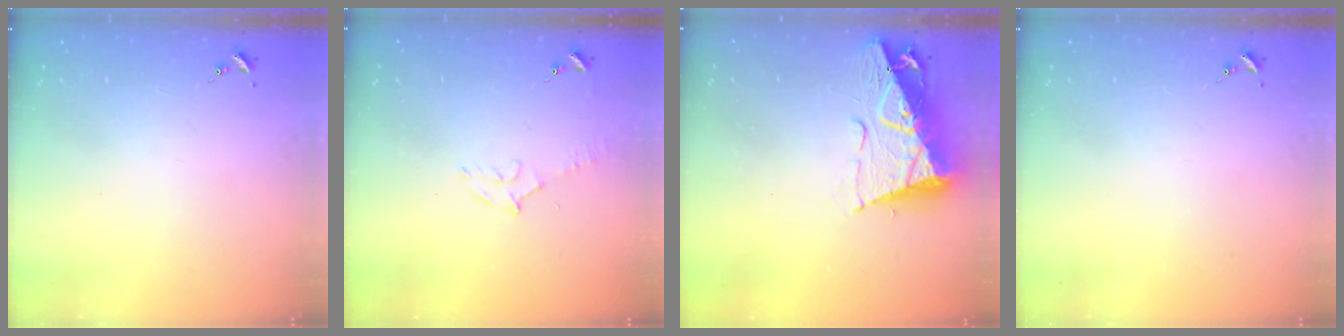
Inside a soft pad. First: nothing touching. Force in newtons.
{"total": 7.3, "press": 7.2, "slide": 0.9}
{"total": 12.5, "press": 12.4, "slide": 1.3}
{"total": 0.0}